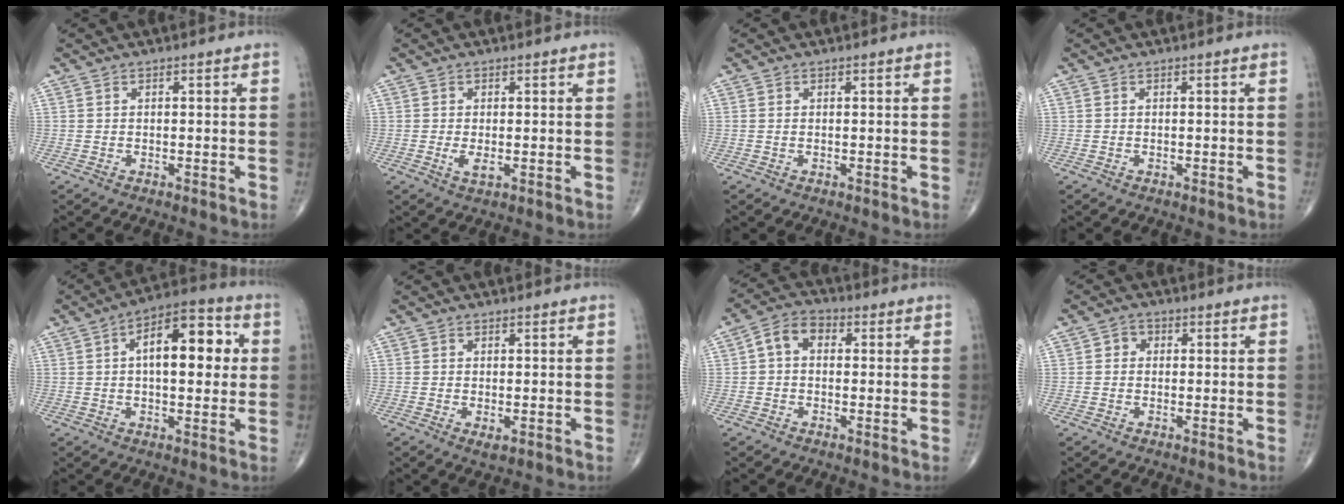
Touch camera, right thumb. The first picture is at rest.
{"total": 2.4, "force": [-0.3, 1.0, 2.2], "torque": [-0.047, -0.007, -0.005]}
{"total": 0.0}
{"total": 0.0}
{"total": 14.3, "force": [2.4, 6.9, 12.3], "torque": [-0.155, 0.020, 0.028]}
{"total": 1.7, "force": [-0.4, 0.8, 1.5], "torque": [-0.025, -0.004, -0.004]}
{"total": 6.0, "force": [0.7, 4.3, 4.1], "torque": [-0.061, 0.024, 0.003]}
{"total": 3.1, "force": [0.4, 2.6, 1.5], "torque": [-0.009, 0.009, 0.000]}